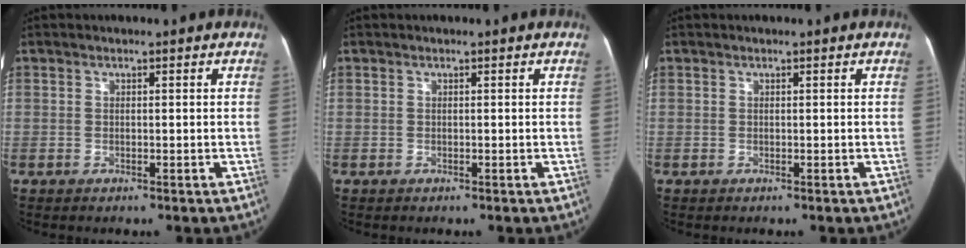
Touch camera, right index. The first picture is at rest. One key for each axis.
{"total": 0.0}
{"total": 0.0}